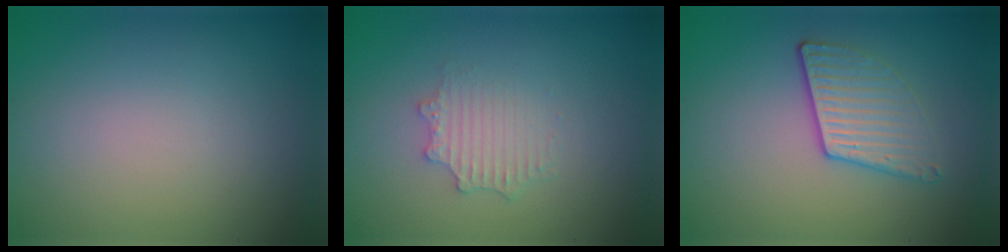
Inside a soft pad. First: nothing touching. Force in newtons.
{"total": 2.2, "press": 2.2, "slide": 0.4}
{"total": 3.3, "press": 2.8, "slide": 1.9}